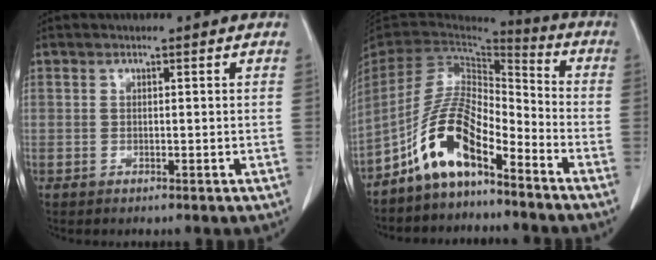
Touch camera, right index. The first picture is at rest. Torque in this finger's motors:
{"motor_torque": [1.36, -0.78, 1.00, 0.21]}